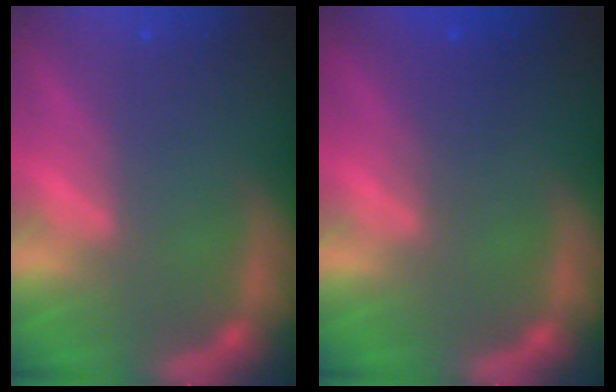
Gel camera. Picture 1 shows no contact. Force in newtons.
{"total": 1.9}